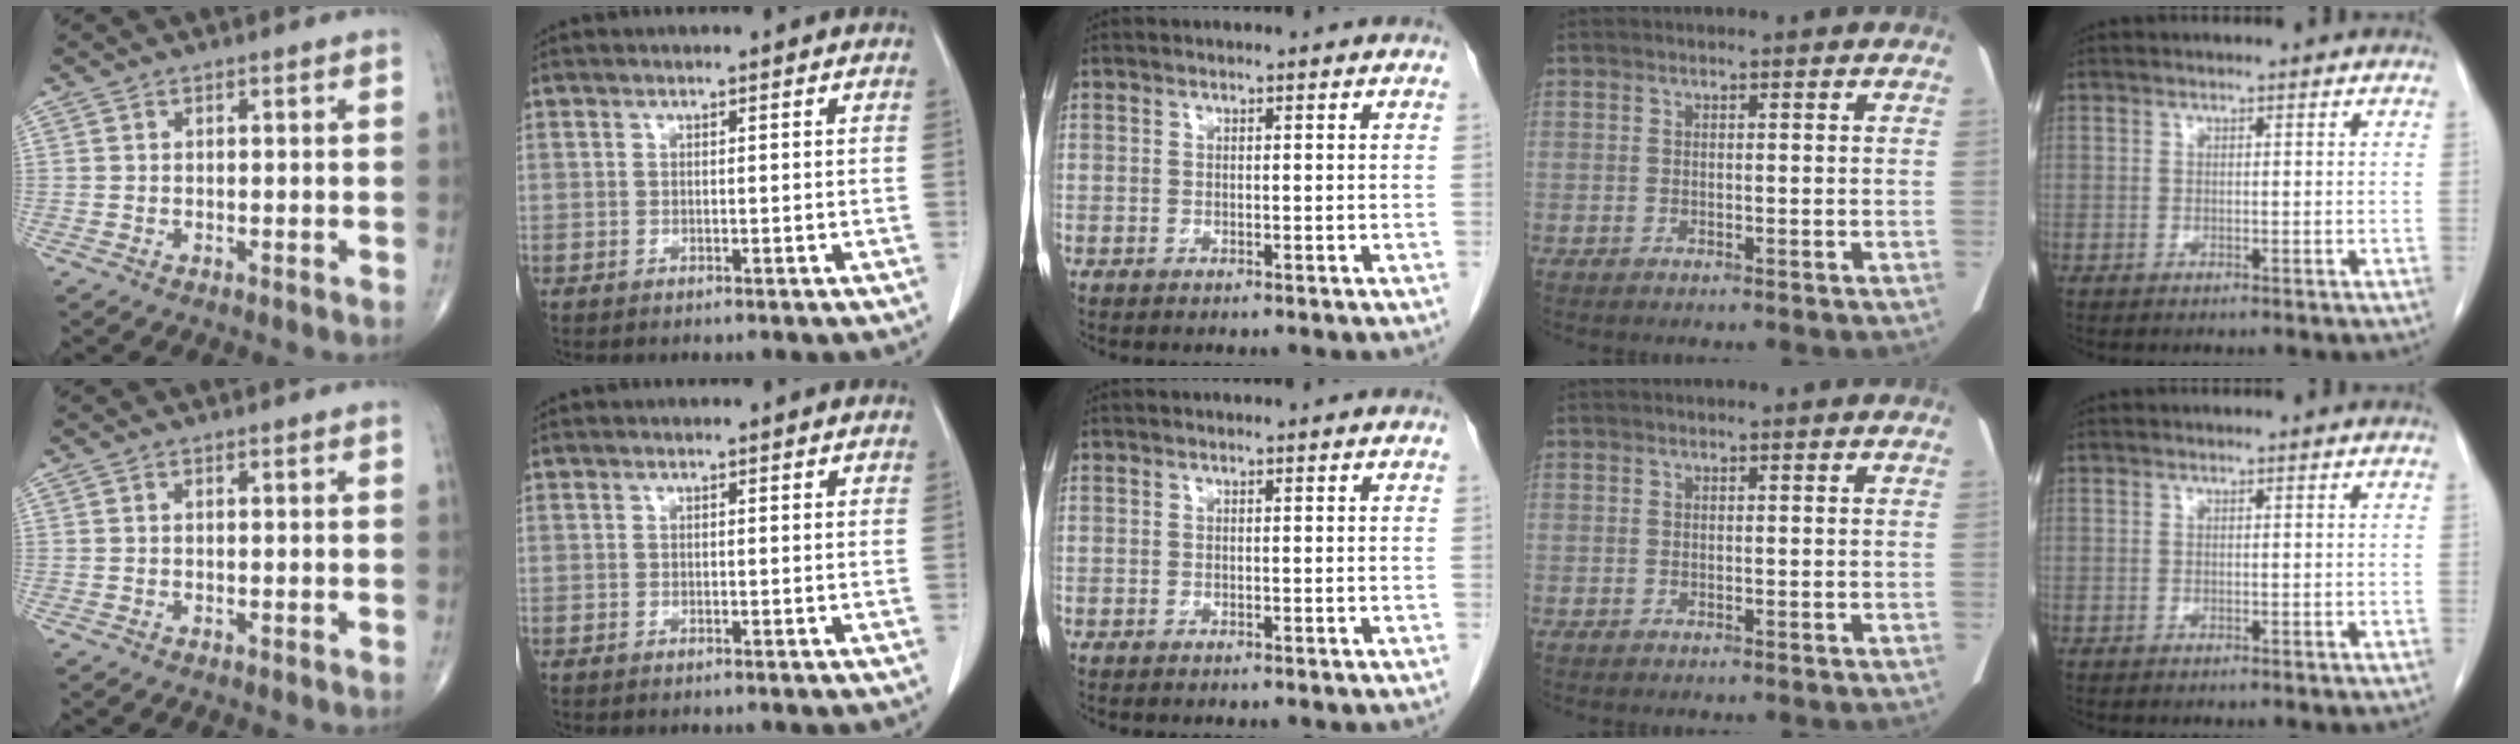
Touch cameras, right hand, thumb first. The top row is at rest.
{}